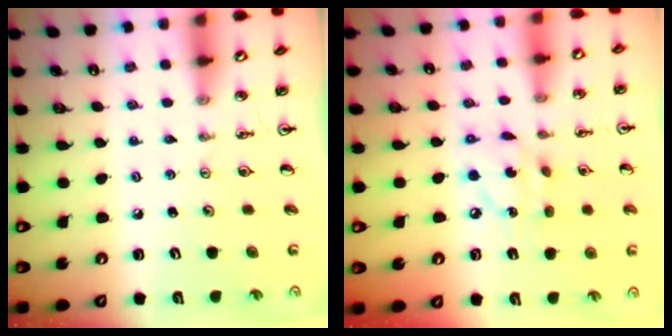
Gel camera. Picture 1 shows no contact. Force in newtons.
{"total": 7.9, "press": 7.9, "slide": 0.2}